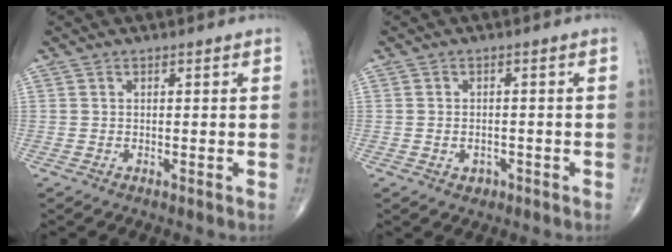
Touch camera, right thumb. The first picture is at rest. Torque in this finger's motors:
{"motor_torque": [-0.48, -0.07, 0.13, 0.27, -0.03]}